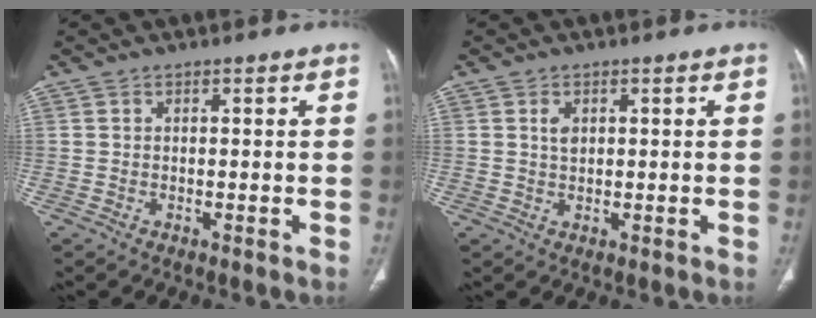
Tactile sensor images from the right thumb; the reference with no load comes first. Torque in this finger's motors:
{"motor_torque": [0.36, 0.33, 0.58, 0.08, -0.03]}